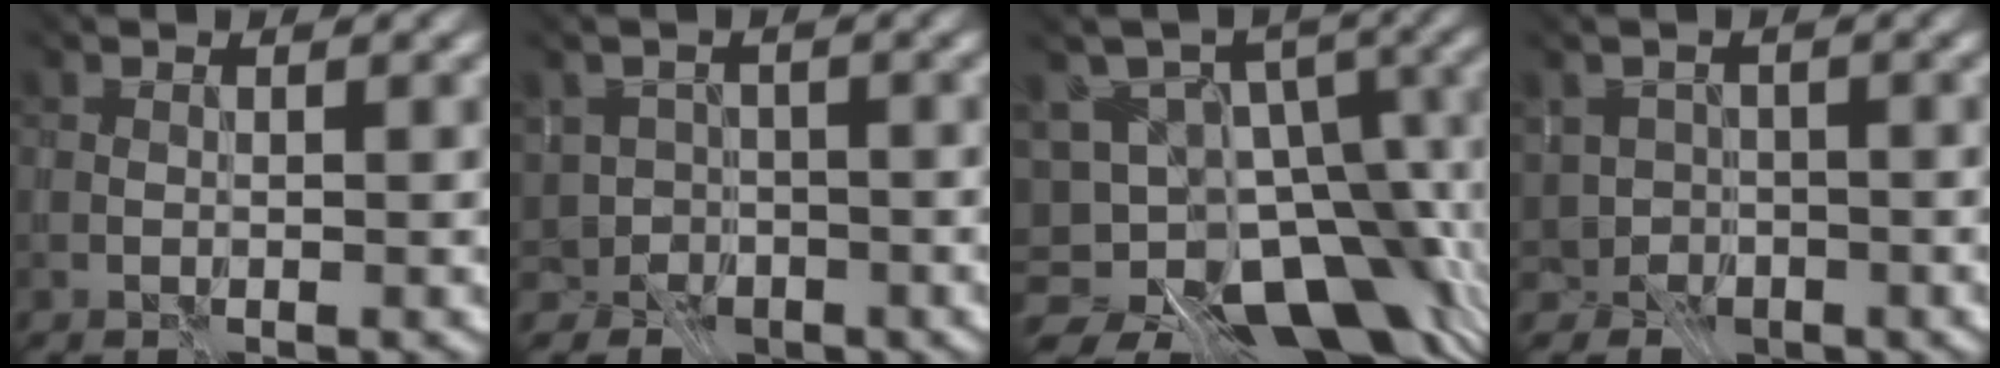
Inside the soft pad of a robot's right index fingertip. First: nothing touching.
{"total": 4.4, "force": [-2.0, 3.9, 0.1], "torque": [0.023, -0.001, -0.039]}
{"total": 14.0, "force": [-8.5, 8.1, 7.7], "torque": [-0.106, 0.011, -0.118]}
{"total": 4.0, "force": [-1.5, 3.7, 0.1], "torque": [0.017, 0.000, -0.029]}